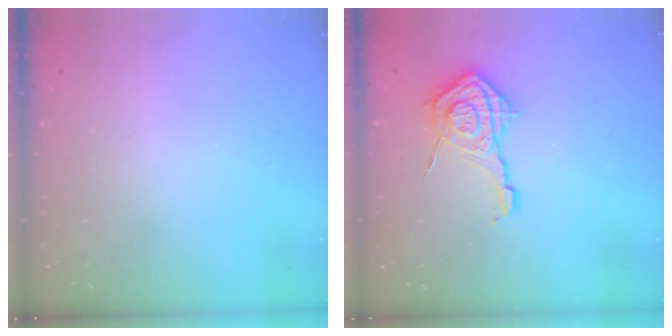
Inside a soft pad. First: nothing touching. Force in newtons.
{"total": 13.6, "press": 13.5, "slide": 1.4}